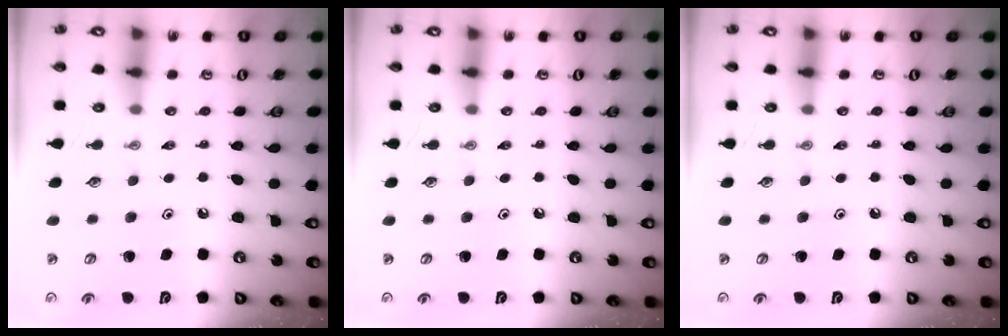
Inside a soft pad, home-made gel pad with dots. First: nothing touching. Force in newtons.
{"total": 0.0}
{"total": 0.0}